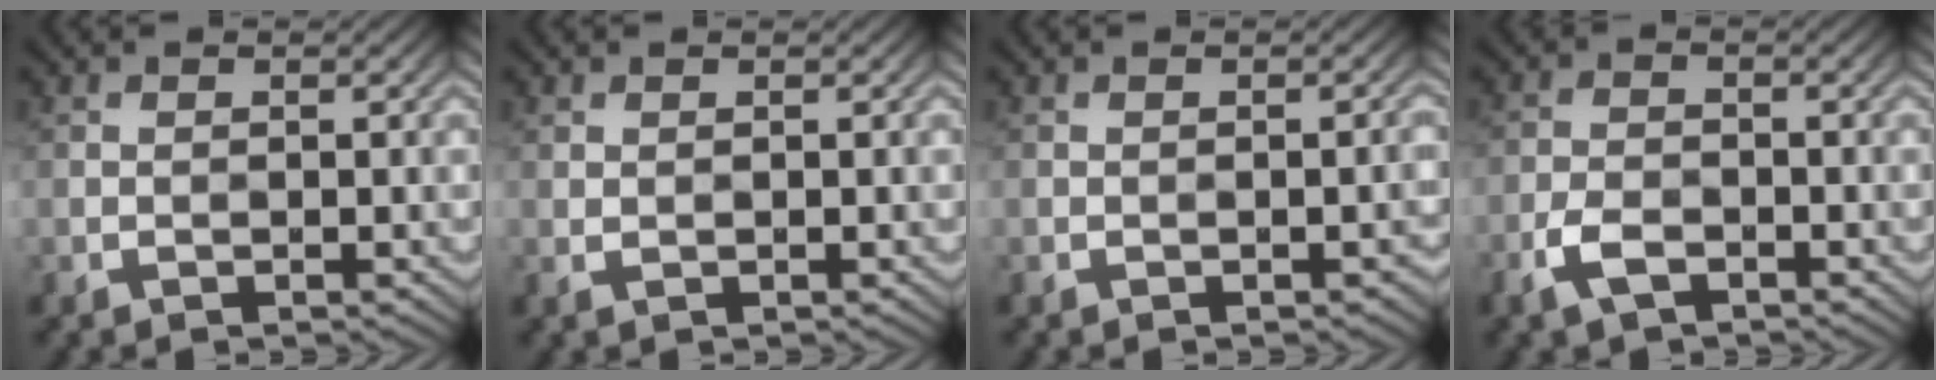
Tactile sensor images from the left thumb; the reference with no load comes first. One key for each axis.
{"total": 0.7, "fx": 0.3, "fy": 0.5, "fz": 0.4, "tx": -0.005, "ty": -0.004, "tz": 0.005}
{"total": 2.1, "fx": -1.6, "fy": 0.6, "fz": 1.3, "tx": -0.013, "ty": 0.017, "tz": -0.014}
{"total": 3.8, "fx": -1.4, "fy": 2.1, "fz": 2.8, "tx": -0.057, "ty": -0.002, "tz": -0.036}